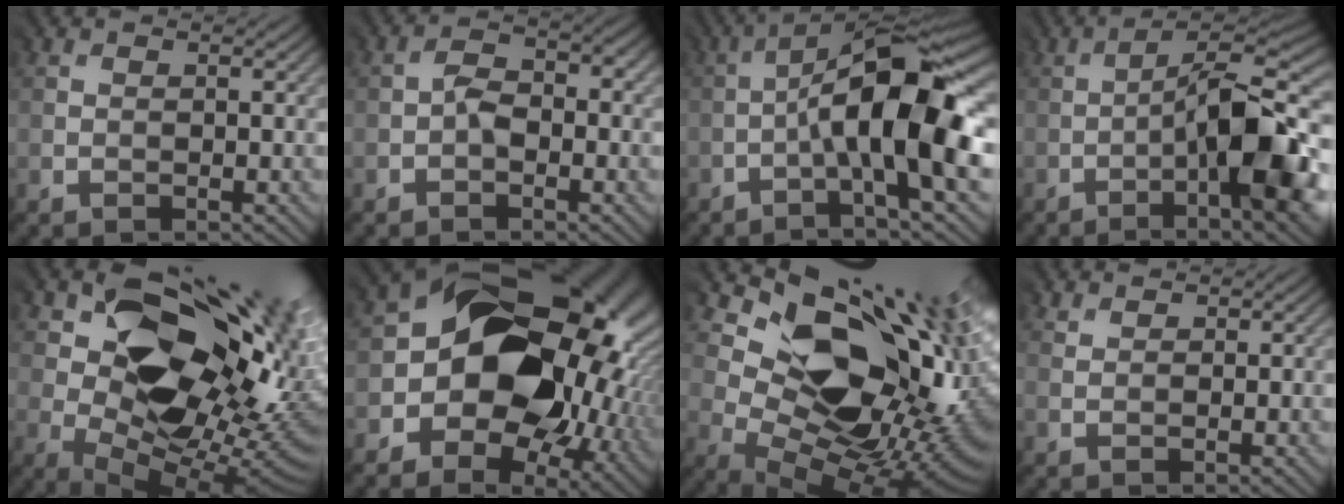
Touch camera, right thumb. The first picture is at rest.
{"total": 2.2, "force": [-1.0, 1.3, 1.5], "torque": [-0.030, 0.007, -0.020]}
{"total": 13.4, "force": [-2.1, 2.9, 12.9], "torque": [-0.207, 0.020, -0.042]}
{"total": 13.6, "force": [-4.1, 3.8, 12.4], "torque": [-0.198, 0.001, -0.060]}
{"total": 20.8, "force": [6.5, 12.1, 15.6], "torque": [-0.238, 0.008, 0.132]}
{"total": 19.9, "force": [-0.5, 15.4, 12.6], "torque": [-0.189, -0.042, 0.001]}
{"total": 17.3, "force": [6.8, 10.1, 12.3], "torque": [-0.192, 0.001, 0.127]}
{"total": 1.2, "force": [1.1, 0.2, -0.3], "torque": [0.001, 0.002, 0.022]}